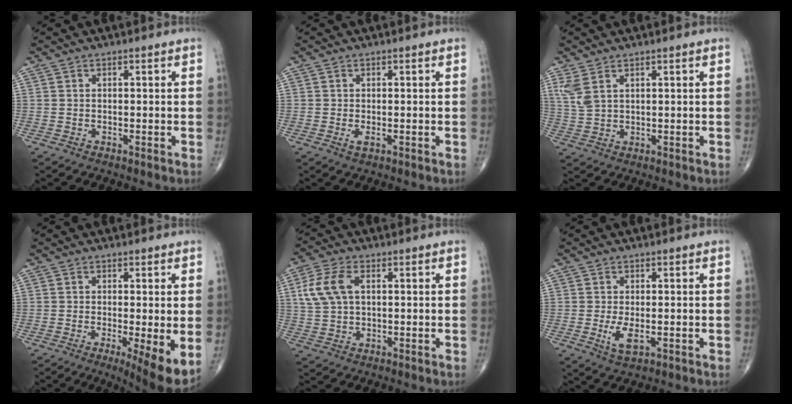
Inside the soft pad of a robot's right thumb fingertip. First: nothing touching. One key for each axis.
{"total": 1.2, "fx": -0.4, "fy": 0.5, "fz": 1.0, "tx": -0.019, "ty": -0.003, "tz": -0.008}
{"total": 4.1, "fx": 2.1, "fy": 1.8, "fz": 3.0, "tx": -0.073, "ty": 0.000, "tz": 0.054}
{"total": 8.1, "fx": -1.7, "fy": 1.8, "fz": 7.8, "tx": -0.118, "ty": -0.024, "tz": -0.026}
{"total": 7.6, "fx": 1.8, "fy": 4.5, "fz": 5.9, "tx": -0.135, "ty": 0.010, "tz": 0.037}
{"total": 4.0, "fx": -0.8, "fy": 1.7, "fz": 3.5, "tx": -0.069, "ty": -0.009, "tz": -0.012}